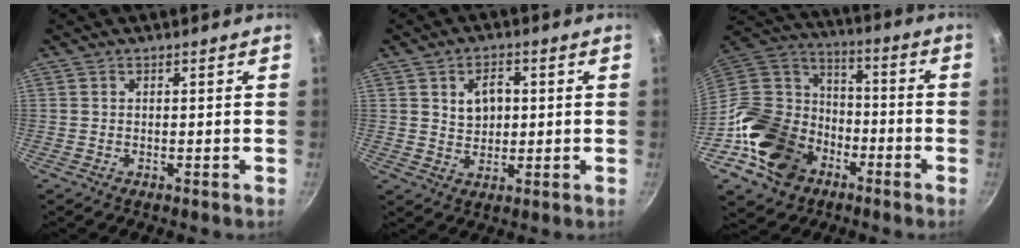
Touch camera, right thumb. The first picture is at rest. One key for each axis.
{"total": 6.0, "fx": 1.3, "fy": 4.3, "fz": 4.0, "tx": -0.045, "ty": 0.000, "tz": 0.024}
{"total": 21.6, "fx": -9.1, "fy": 16.3, "fz": 10.8, "tx": -0.182, "ty": 0.064, "tz": -0.161}